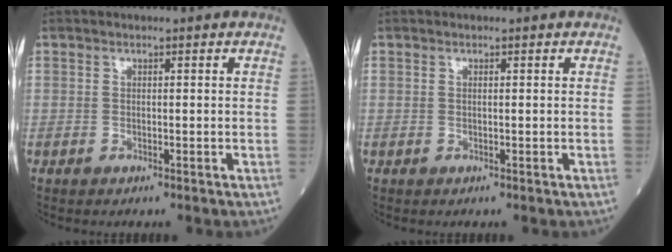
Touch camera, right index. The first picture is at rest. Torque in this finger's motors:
{"motor_torque": [0.14, 0.00, 0.03, 0.01]}